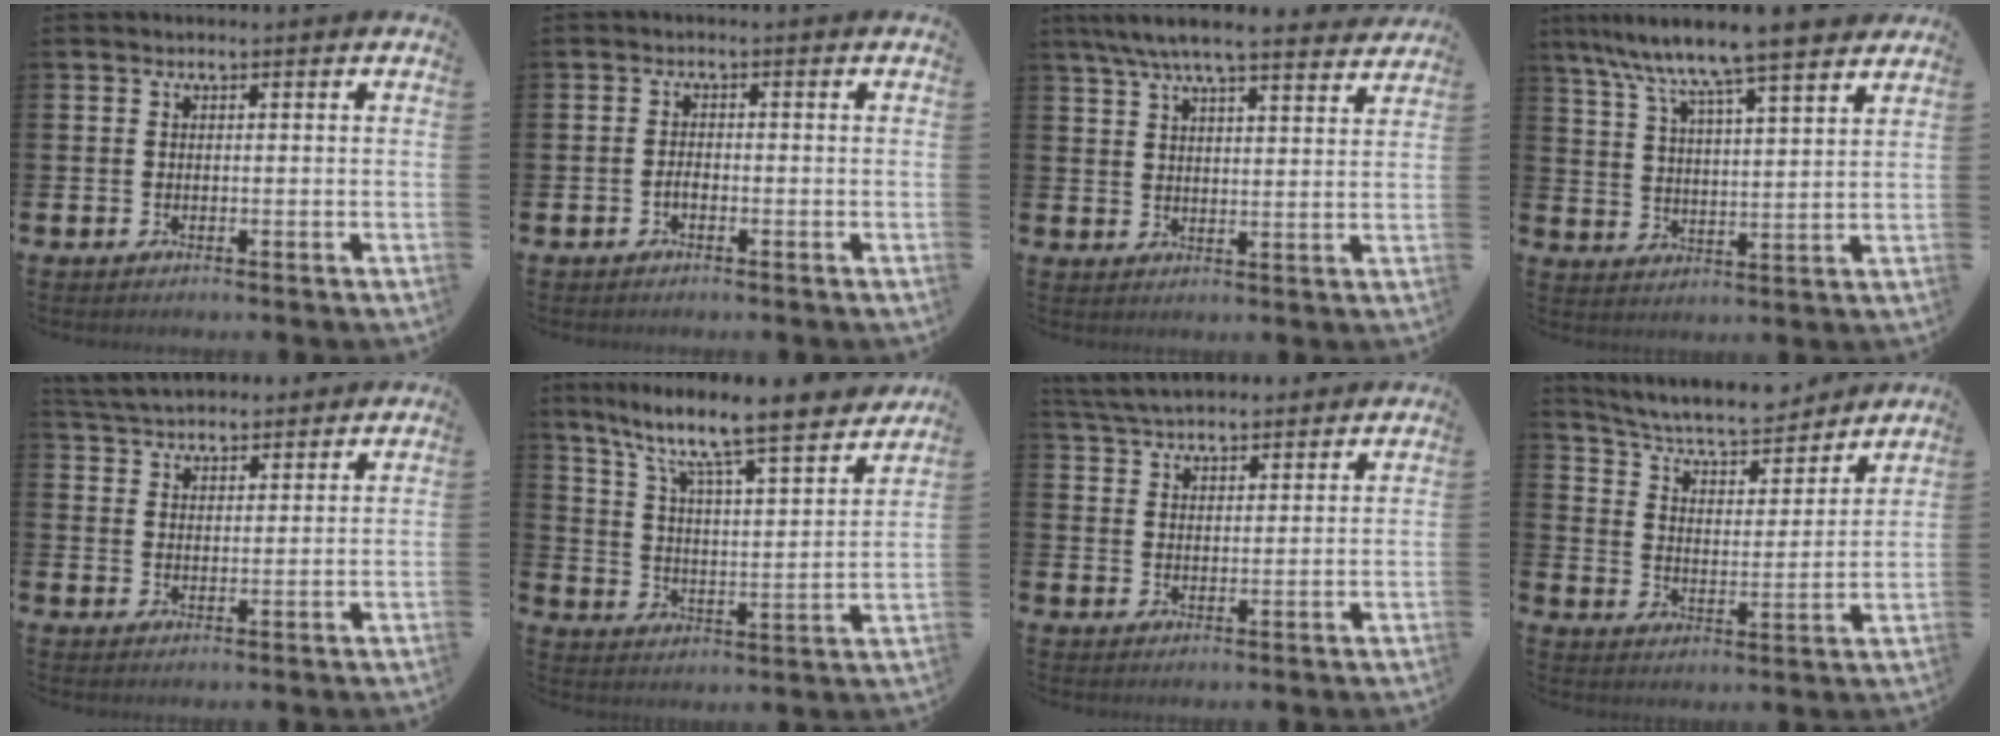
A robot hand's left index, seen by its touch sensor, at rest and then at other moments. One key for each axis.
{"total": 1.1, "fx": -0.6, "fy": 0.6, "fz": 0.8, "tx": -0.015, "ty": -0.001, "tz": -0.012}
{"total": 7.4, "fx": 6.9, "fy": 0.7, "fz": 2.7, "tx": -0.068, "ty": -0.029, "tz": 0.122}
{"total": 10.2, "fx": 9.2, "fy": 0.5, "fz": 4.3, "tx": -0.109, "ty": -0.054, "tz": 0.159}
{"total": 4.6, "fx": 4.5, "fy": 1.0, "fz": 0.0, "tx": -0.019, "ty": -0.021, "tz": 0.082}
{"total": 9.8, "fx": 8.7, "fy": 0.6, "fz": 4.5, "tx": -0.107, "ty": -0.073, "tz": 0.138}
{"total": 4.9, "fx": 4.8, "fy": 0.9, "fz": 0.4, "tx": -0.027, "ty": -0.023, "tz": 0.087}
{"total": 7.7, "fx": 7.2, "fy": 1.5, "fz": 2.3, "tx": -0.073, "ty": -0.053, "tz": 0.123}